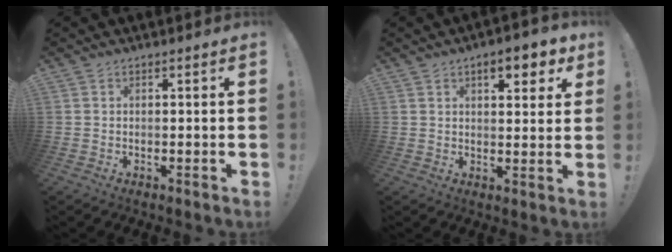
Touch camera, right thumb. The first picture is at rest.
{"total": 7.5, "force": [4.2, 2.8, 5.5], "torque": [-0.067, -0.017, 0.068]}